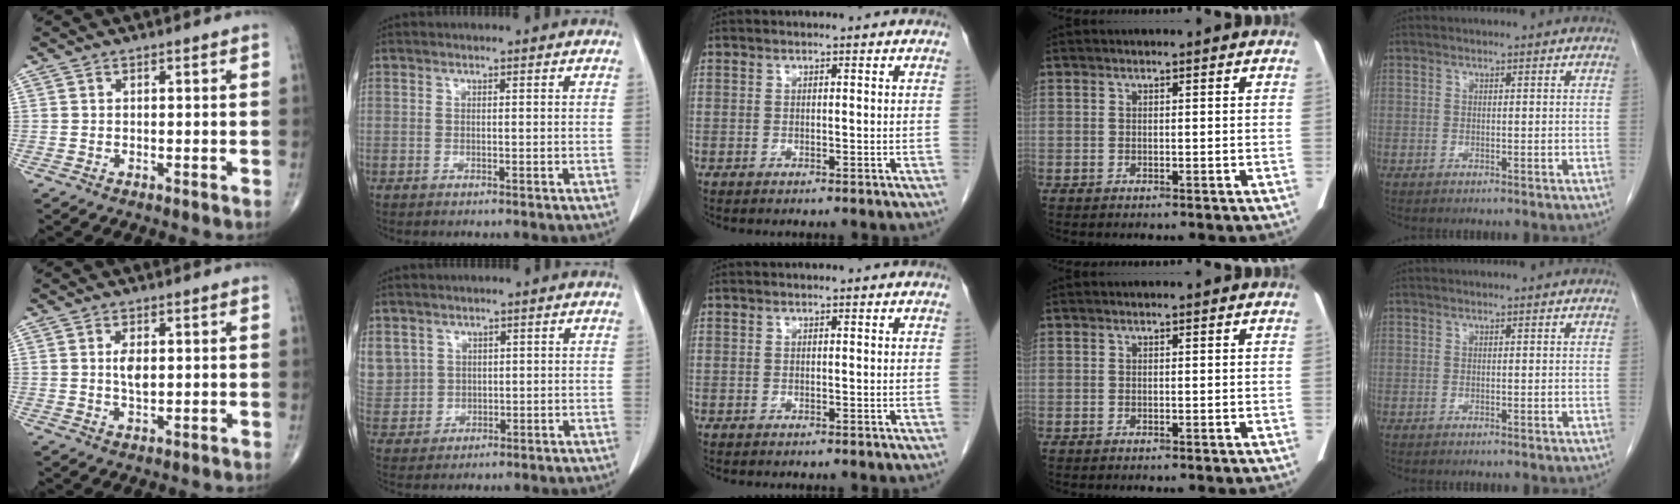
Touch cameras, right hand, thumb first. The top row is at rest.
{"thumb": {"total": 3.6, "force": [0.6, 1.8, 3.1], "torque": [-0.054, -0.007, 0.013]}, "index": {"total": 11.5, "force": [3.7, 10.5, 3.0], "torque": [-0.127, 0.029, 0.097]}}